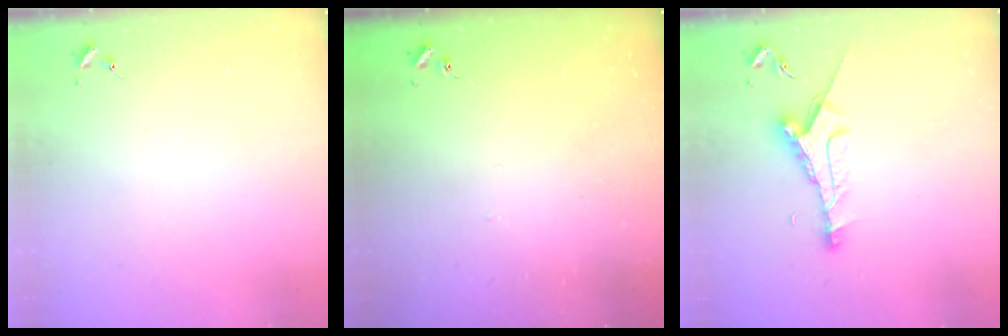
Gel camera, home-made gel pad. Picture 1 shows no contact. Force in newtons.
{"total": 0.9, "press": 0.8, "slide": 0.2}
{"total": 9.1, "press": 9.1, "slide": 0.8}